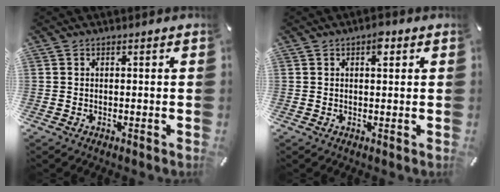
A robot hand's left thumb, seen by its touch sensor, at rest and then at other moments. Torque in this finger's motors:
{"motor_torque": [0.54, 0.36, -0.04, 0.01, 0.18]}